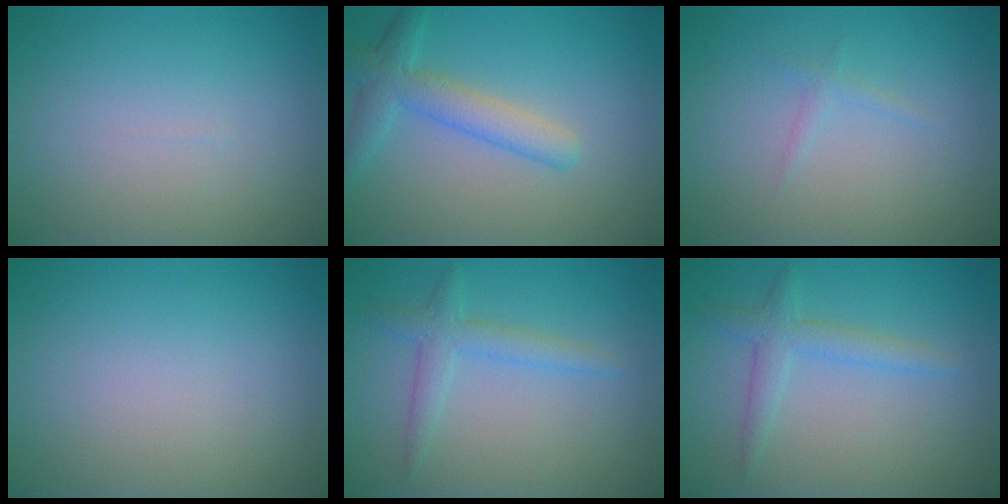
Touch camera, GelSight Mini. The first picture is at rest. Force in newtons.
{"total": 3.7, "press": 3.7, "slide": 0.1}
{"total": 0.8, "press": 0.8, "slide": 0.0}
{"total": 0.0}
{"total": 2.3, "press": 2.3, "slide": 0.1}
{"total": 2.3, "press": 2.3, "slide": 0.1}